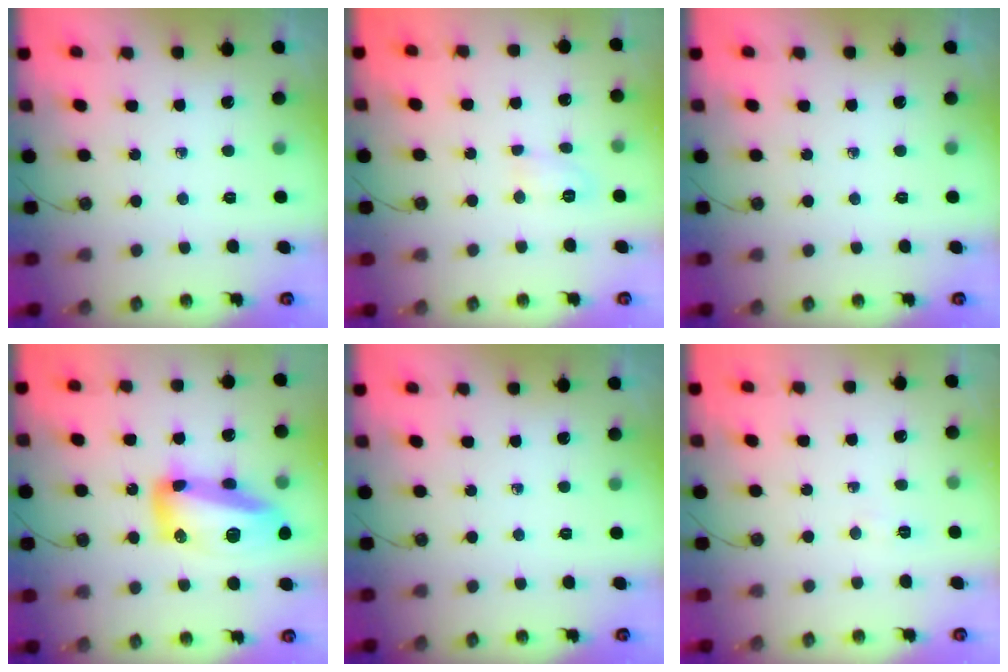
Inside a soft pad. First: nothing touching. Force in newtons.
{"total": 5.1, "press": 5.0, "slide": 0.8}
{"total": 0.0}
{"total": 18.1, "press": 18.0, "slide": 1.5}
{"total": 0.0}
{"total": 2.4, "press": 2.3, "slide": 0.7}